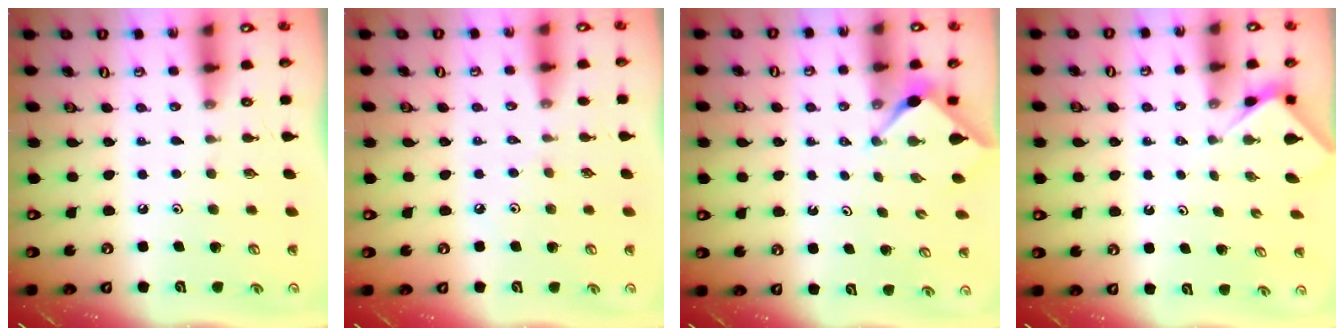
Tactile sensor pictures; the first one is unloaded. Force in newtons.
{"total": 2.9, "press": 2.9, "slide": 0.6}
{"total": 2.9, "press": 2.9, "slide": 0.3}
{"total": 2.0, "press": 1.9, "slide": 0.4}